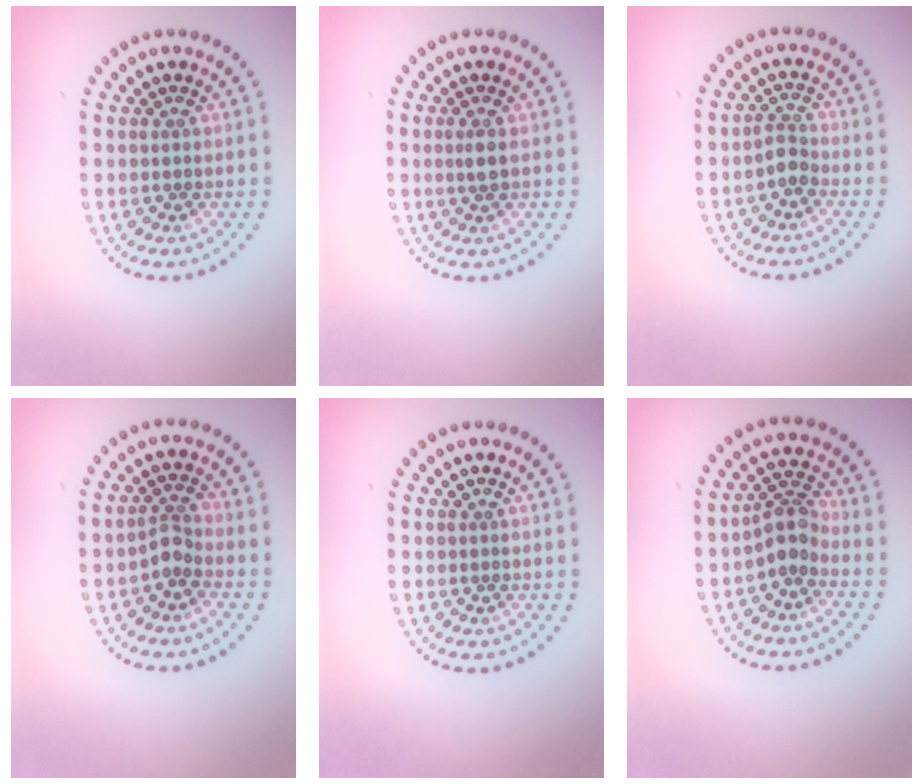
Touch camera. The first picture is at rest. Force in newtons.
{"total": 1.3, "press": 1.1, "slide": 0.7}
{"total": 1.8, "press": 1.4, "slide": 1.0}
{"total": 1.9, "press": 1.4, "slide": 1.3}
{"total": 0.0}
{"total": 2.6, "press": 2.1, "slide": 1.7}